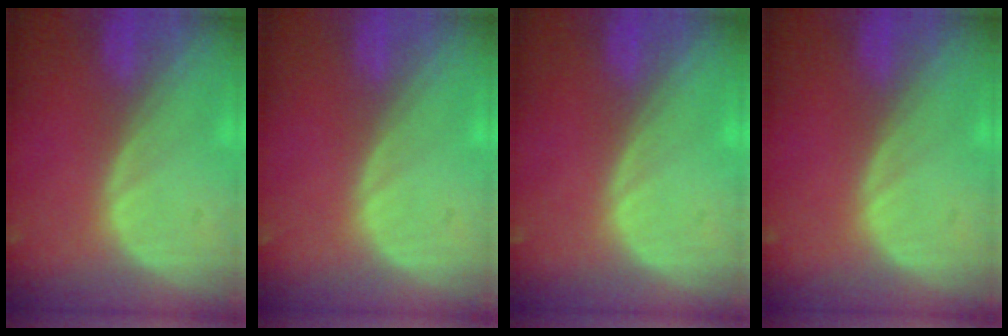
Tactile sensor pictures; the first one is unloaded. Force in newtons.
{"total": 0.0}
{"total": 0.0}
{"total": 0.0}